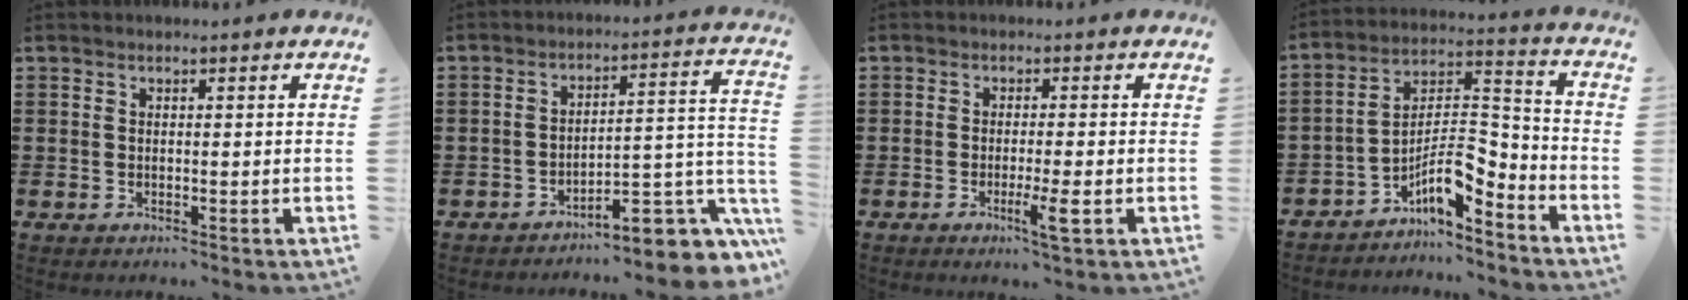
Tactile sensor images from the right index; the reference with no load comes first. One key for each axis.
{"total": 7.2, "fx": -5.4, "fy": 2.1, "fz": 4.2, "tx": -0.047, "ty": -0.002, "tz": -0.104}
{"total": 4.2, "fx": -1.7, "fy": 0.2, "fz": 3.9, "tx": -0.076, "ty": -0.017, "tz": -0.032}
{"total": 8.3, "fx": -5.3, "fy": 2.3, "fz": 6.0, "tx": -0.123, "ty": -0.014, "tz": -0.107}